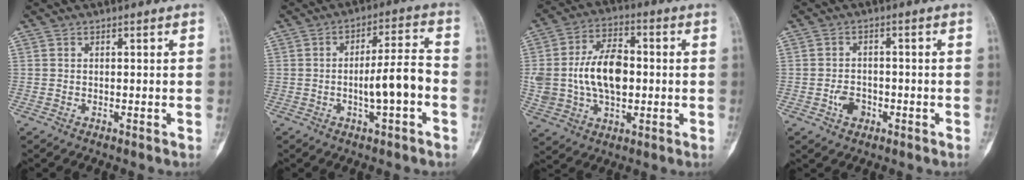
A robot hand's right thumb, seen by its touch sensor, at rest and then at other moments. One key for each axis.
{"total": 9.2, "fx": -2.3, "fy": 2.1, "fz": 8.7, "tx": -0.144, "ty": 0.032, "tz": -0.039}
{"total": 15.0, "fx": 0.0, "fy": 9.3, "fz": 11.7, "tx": -0.202, "ty": 0.020, "tz": 0.004}
{"total": 3.9, "fx": -1.6, "fy": 2.8, "fz": 2.1, "tx": -0.022, "ty": 0.014, "tz": -0.027}